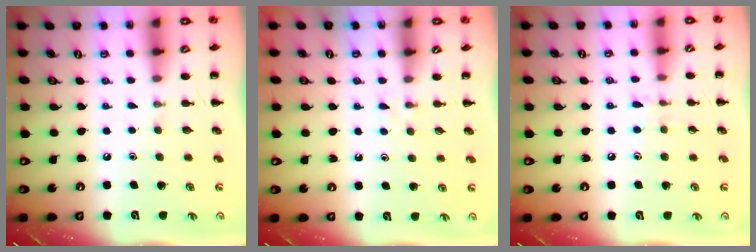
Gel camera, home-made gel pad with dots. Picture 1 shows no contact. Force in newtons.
{"total": 2.1, "press": 1.8, "slide": 0.9}
{"total": 6.2, "press": 5.8, "slide": 2.1}